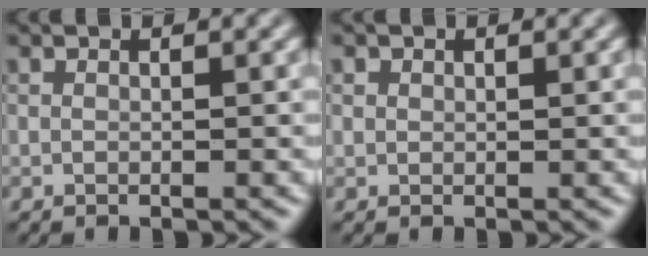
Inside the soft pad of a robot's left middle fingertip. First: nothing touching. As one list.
[{"total": 0.0}]